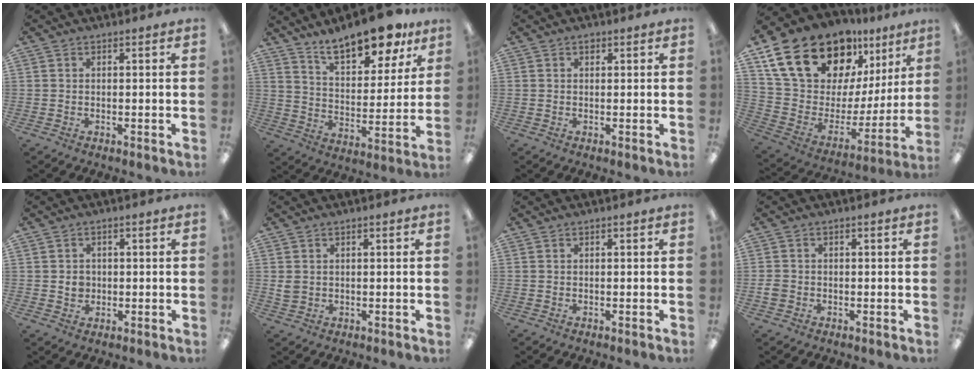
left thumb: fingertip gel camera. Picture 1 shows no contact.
{"total": 15.1, "force": [12.9, 4.7, 6.4], "torque": [-0.104, -0.084, 0.226]}
{"total": 1.0, "force": [0.6, 0.6, 0.5], "torque": [-0.005, -0.001, 0.009]}
{"total": 23.2, "force": [16.5, 11.6, 11.3], "torque": [-0.203, -0.104, 0.306]}
{"total": 2.8, "force": [0.1, 2.5, 1.2], "torque": [-0.018, 0.004, -0.002]}
{"total": 2.1, "force": [0.5, 1.8, 1.0], "torque": [-0.021, 0.005, 0.009]}
{"total": 0.0}
{"total": 2.1, "force": [-0.7, 1.8, 0.9], "torque": [-0.015, 0.004, -0.013]}